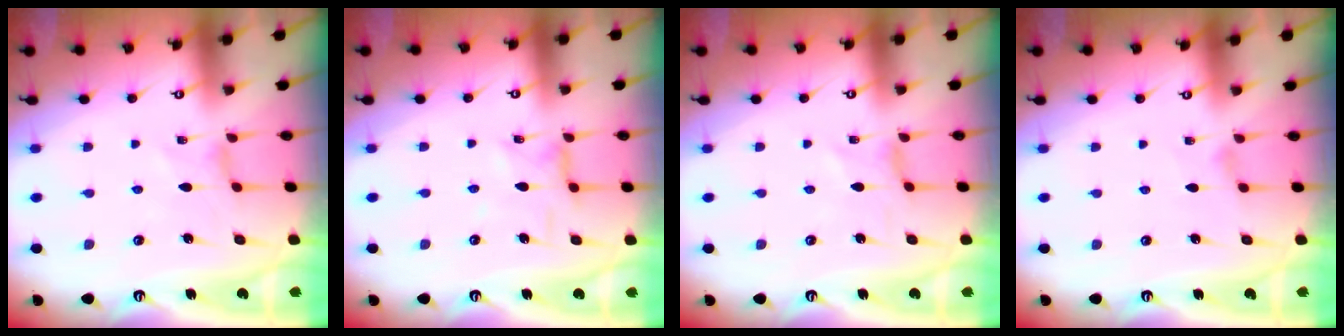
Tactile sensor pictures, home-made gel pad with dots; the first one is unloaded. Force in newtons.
{"total": 1.8, "press": 1.8, "slide": 0.3}
{"total": 0.0}
{"total": 1.5, "press": 1.4, "slide": 0.4}